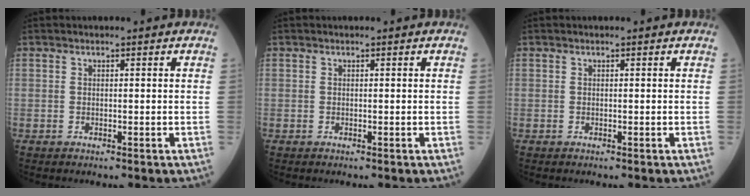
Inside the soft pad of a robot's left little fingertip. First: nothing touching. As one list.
[{"total": 0.0}, {"total": 0.0}]